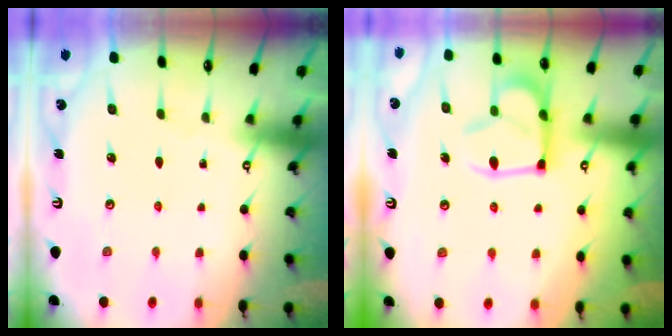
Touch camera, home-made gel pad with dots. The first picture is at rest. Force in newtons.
{"total": 9.0, "press": 8.9, "slide": 1.2}